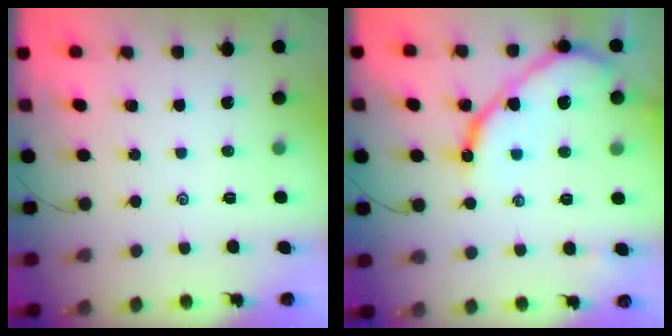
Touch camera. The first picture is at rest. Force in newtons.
{"total": 11.8, "press": 11.7, "slide": 1.3}